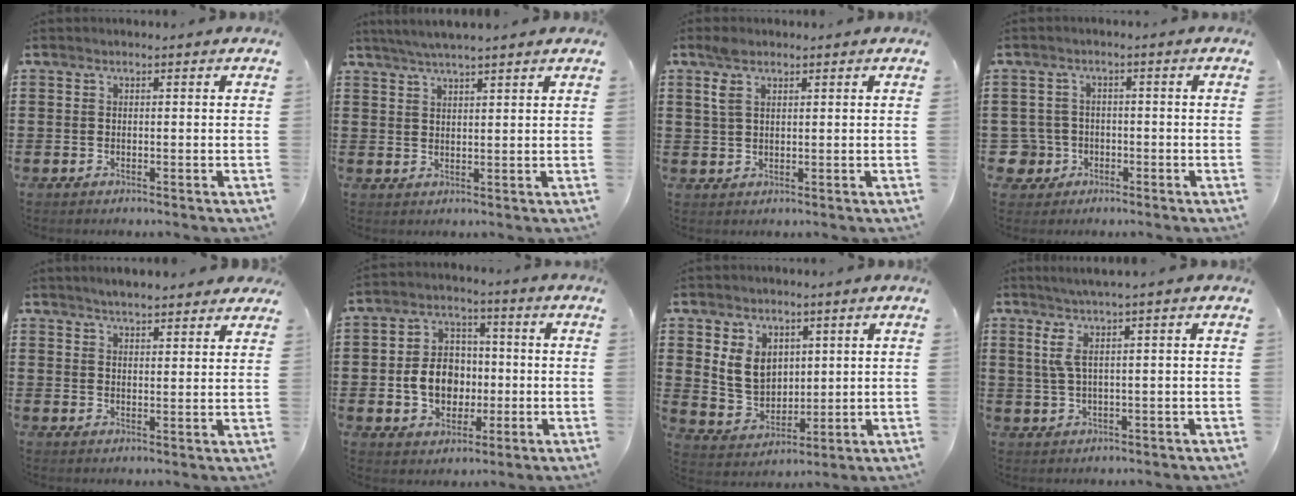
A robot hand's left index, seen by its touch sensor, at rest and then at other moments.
{"total": 3.3, "force": [3.0, -0.4, 1.3], "torque": [-0.034, -0.006, 0.055]}
{"total": 3.1, "force": [1.7, 1.5, 2.2], "torque": [-0.050, 0.007, 0.030]}
{"total": 4.0, "force": [-1.5, 3.6, 1.1], "torque": [-0.050, -0.002, -0.033]}
{"total": 3.4, "force": [3.3, 0.2, 0.6], "torque": [-0.022, -0.011, 0.061]}
{"total": 8.0, "force": [-0.8, 6.5, 4.6], "torque": [-0.102, 0.011, -0.016]}
{"total": 6.8, "force": [2.3, 5.5, 3.3], "torque": [-0.083, 0.010, 0.043]}
{"total": 3.9, "force": [1.2, -0.2, 3.7], "torque": [-0.080, -0.008, 0.018]}